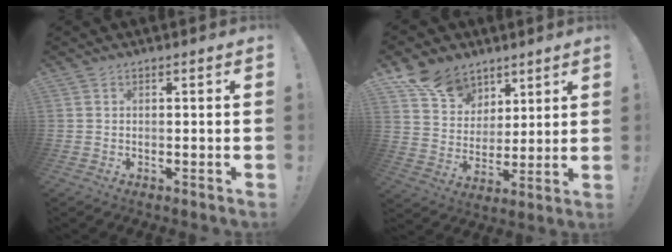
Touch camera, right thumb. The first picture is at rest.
{"total": 13.7, "force": [8.8, 9.8, 3.8], "torque": [-0.059, -0.050, 0.174]}